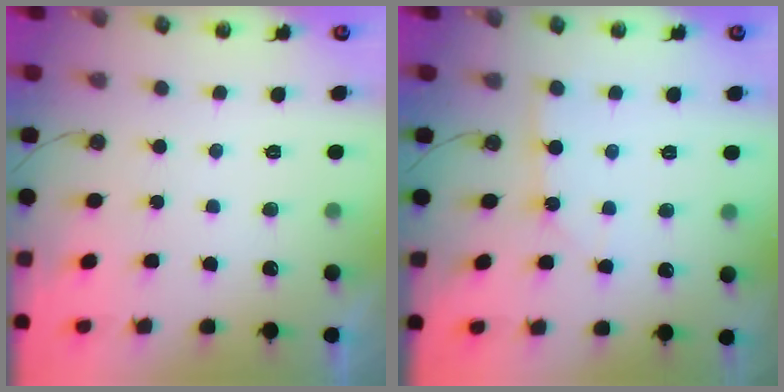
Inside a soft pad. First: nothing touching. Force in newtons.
{"total": 2.8, "press": 2.8, "slide": 0.3}